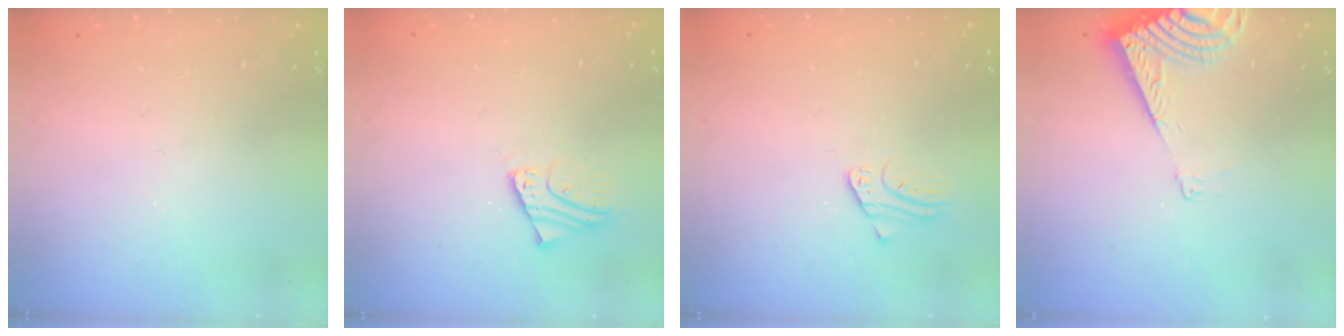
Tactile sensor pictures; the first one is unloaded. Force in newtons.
{"total": 2.6, "press": 2.6, "slide": 0.2}
{"total": 1.8, "press": 1.7, "slide": 0.2}
{"total": 9.1, "press": 9.1, "slide": 1.2}